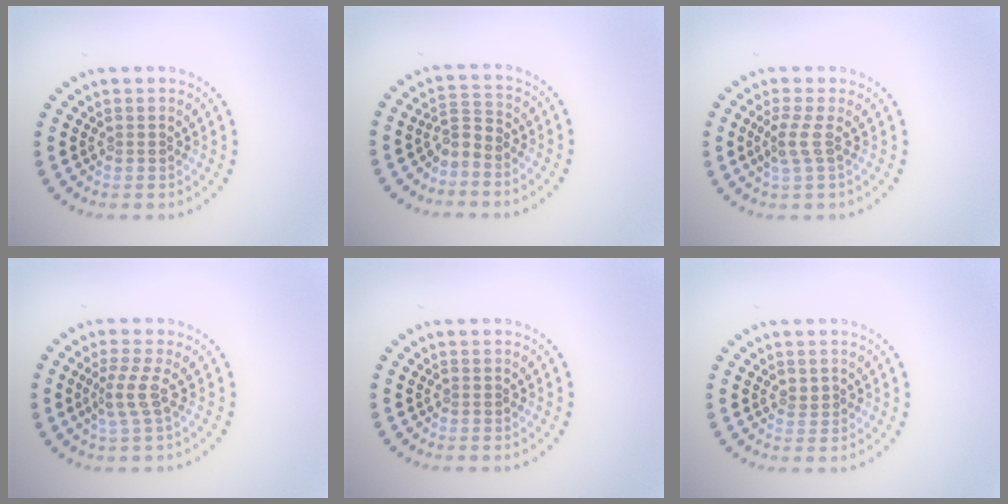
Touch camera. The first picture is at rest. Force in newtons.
{"total": 2.2, "press": 1.4, "slide": 1.6}
{"total": 1.8, "press": 1.3, "slide": 1.2}
{"total": 2.2, "press": 1.4, "slide": 1.7}
{"total": 0.0}
{"total": 1.0, "press": 0.9, "slide": 0.4}